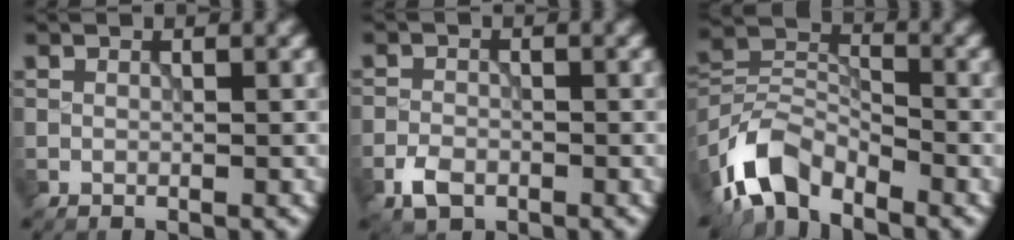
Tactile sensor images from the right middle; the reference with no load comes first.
{"total": 2.6, "force": [-1.6, 1.6, 1.4], "torque": [-0.027, -0.001, -0.035]}
{"total": 6.8, "force": [-4.9, 3.2, 3.5], "torque": [-0.063, 0.000, -0.109]}